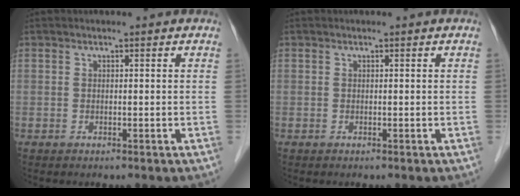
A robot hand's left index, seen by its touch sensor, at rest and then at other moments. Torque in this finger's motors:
{"motor_torque": [0.00, 0.00, -0.02, -0.01]}